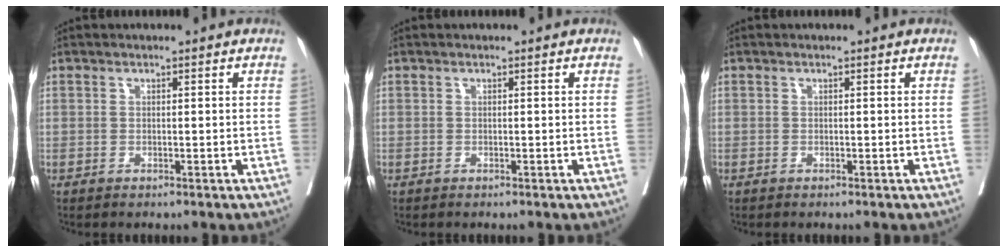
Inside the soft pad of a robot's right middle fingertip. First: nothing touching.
{"total": 0.0}
{"total": 0.0}